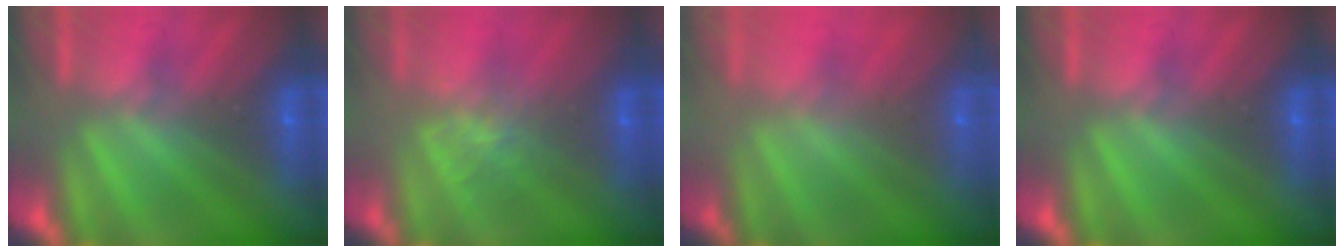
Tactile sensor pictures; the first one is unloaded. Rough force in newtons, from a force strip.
{"total": 1.4}
{"total": 9.1}
{"total": 0.0}